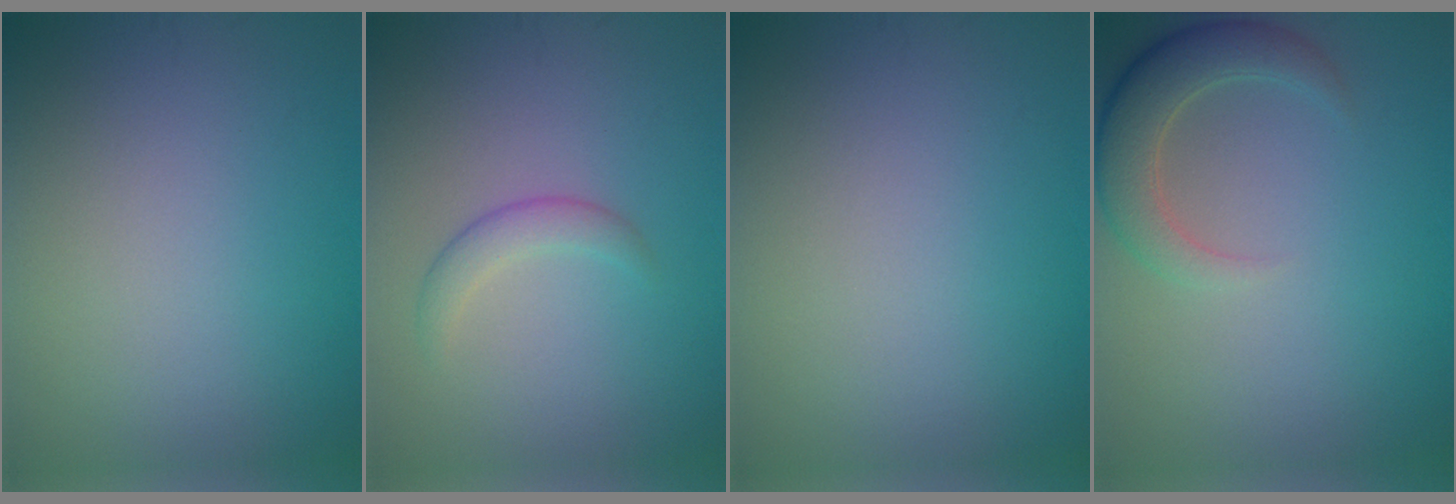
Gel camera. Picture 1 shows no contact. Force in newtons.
{"total": 1.9, "press": 1.9, "slide": 0.1}
{"total": 0.0}
{"total": 3.9, "press": 3.9, "slide": 0.5}